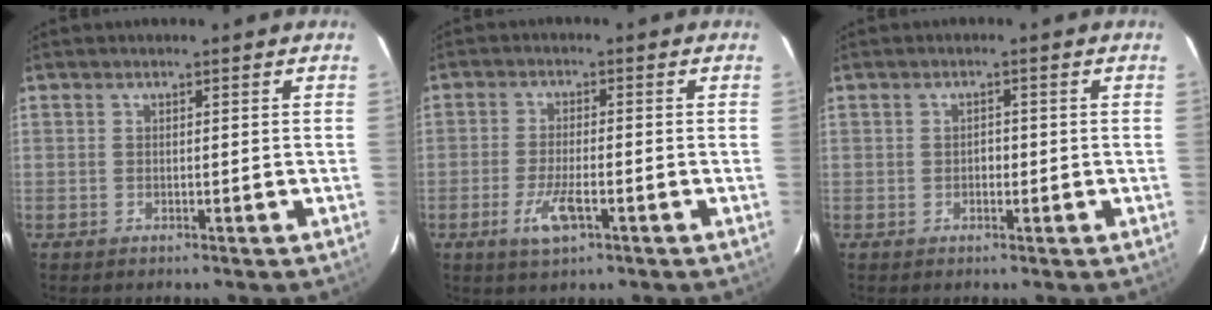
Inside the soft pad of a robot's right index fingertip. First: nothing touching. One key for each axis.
{"total": 5.0, "fx": -2.3, "fy": 1.3, "fz": 4.3, "tx": -0.087, "ty": -0.004, "tz": -0.039}
{"total": 1.1, "fx": -0.4, "fy": 0.7, "fz": 0.8, "tx": -0.012, "ty": 0.004, "tz": -0.006}